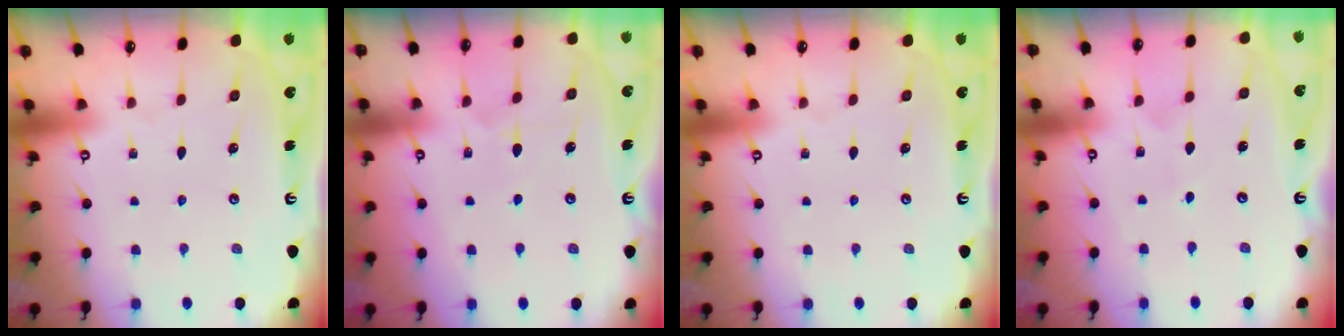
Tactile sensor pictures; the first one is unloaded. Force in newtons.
{"total": 4.7, "press": 4.7, "slide": 0.6}
{"total": 0.0}
{"total": 2.2, "press": 2.2, "slide": 0.2}